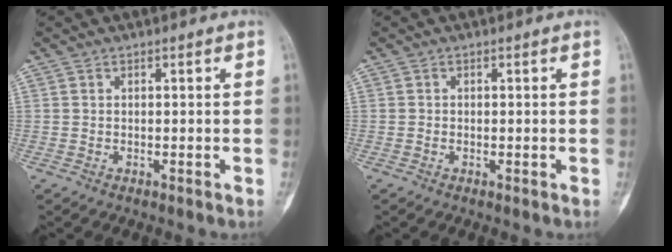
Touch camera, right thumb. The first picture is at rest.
{"total": 0.0}